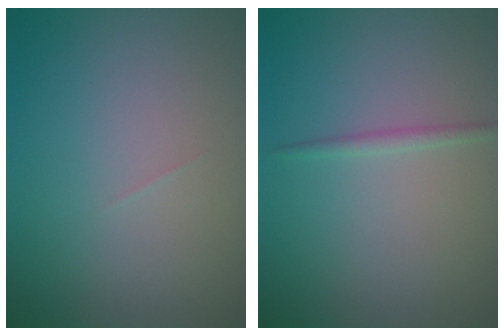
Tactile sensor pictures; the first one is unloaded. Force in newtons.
{"total": 0.9, "press": 0.9, "slide": 0.0}